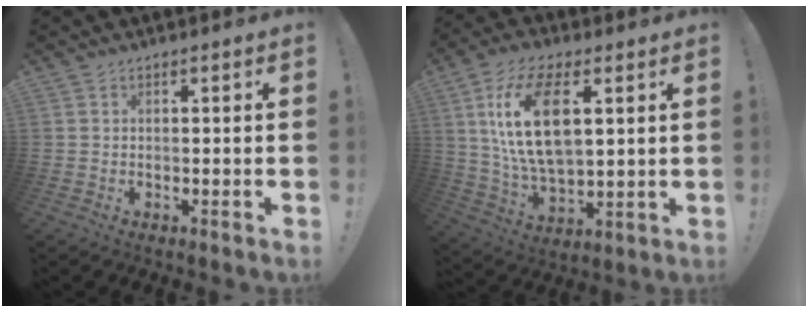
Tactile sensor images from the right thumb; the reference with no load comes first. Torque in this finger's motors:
{"motor_torque": [0.96, 2.70, 1.35, 1.20, 0.16]}